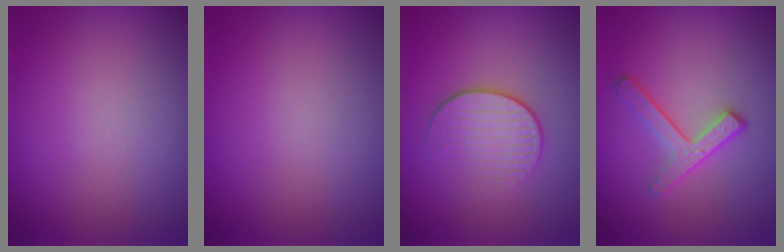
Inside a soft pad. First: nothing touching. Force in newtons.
{"total": 0.0}
{"total": 3.4, "press": 2.7, "slide": 2.0}
{"total": 2.9, "press": 2.4, "slide": 1.6}